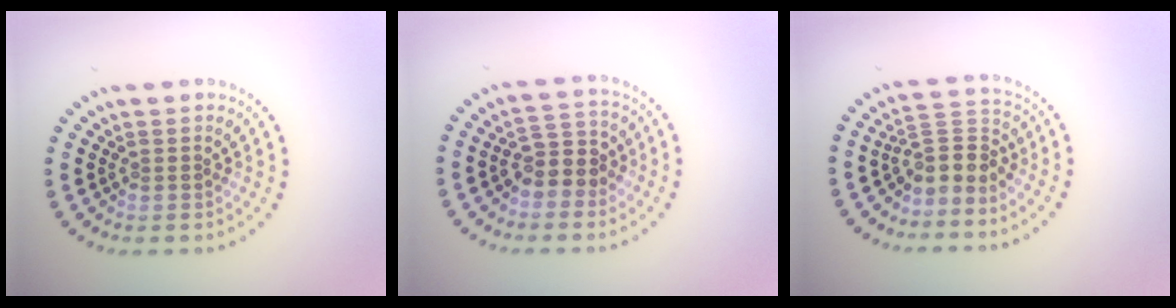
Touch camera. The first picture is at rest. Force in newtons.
{"total": 3.1, "press": 2.9, "slide": 1.1}
{"total": 3.1, "press": 2.3, "slide": 2.0}